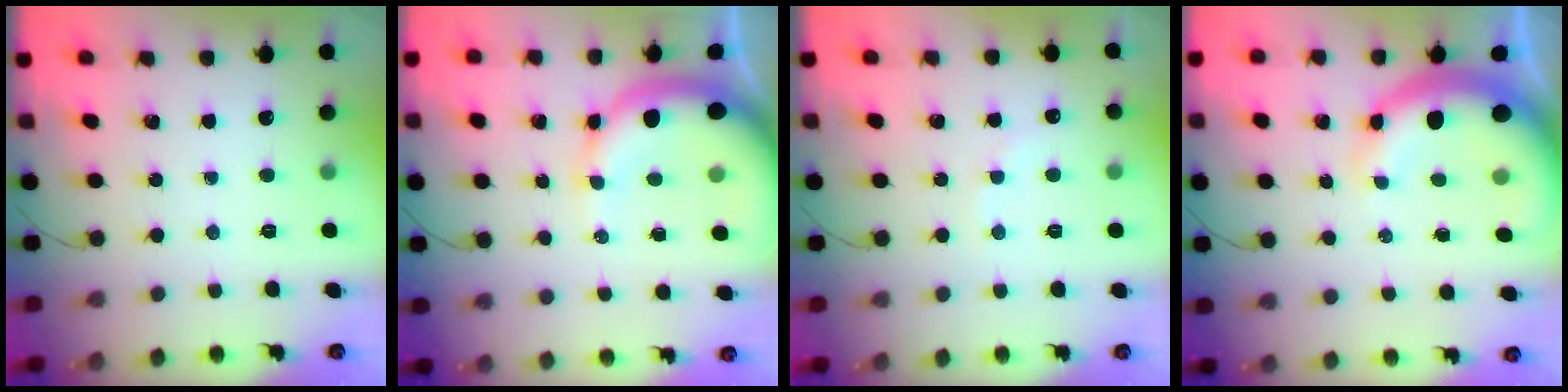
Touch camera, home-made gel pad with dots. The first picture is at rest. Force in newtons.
{"total": 12.2, "press": 11.9, "slide": 2.5}
{"total": 5.6, "press": 5.6, "slide": 1.0}
{"total": 8.7, "press": 8.4, "slide": 2.2}